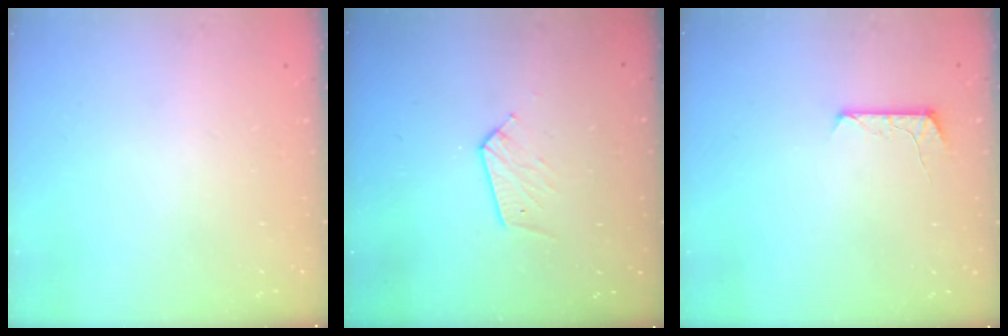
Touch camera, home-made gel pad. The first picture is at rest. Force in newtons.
{"total": 6.9, "press": 6.9, "slide": 0.7}
{"total": 7.9, "press": 7.9, "slide": 0.6}